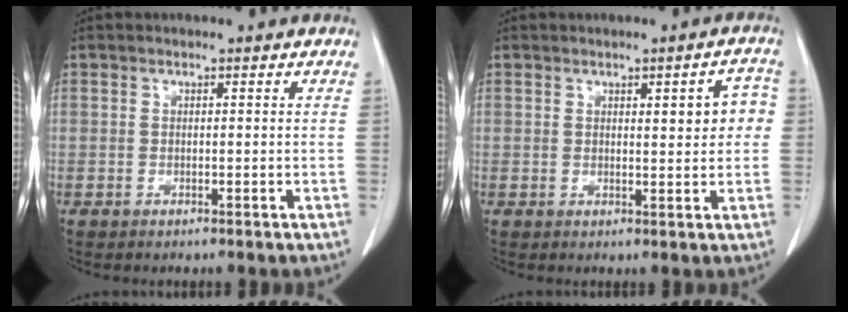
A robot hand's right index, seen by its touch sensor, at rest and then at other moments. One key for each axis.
{"total": 4.5, "fx": 0.8, "fy": 1.4, "fz": 4.2, "tx": -0.046, "ty": 0.011, "tz": 0.010}